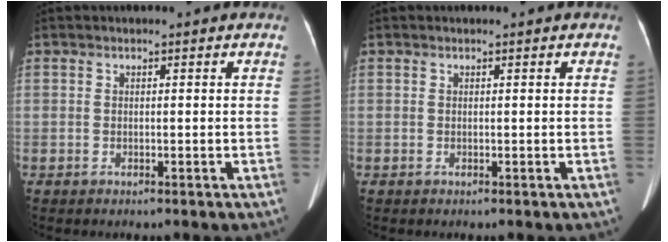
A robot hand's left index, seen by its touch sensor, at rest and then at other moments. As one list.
[{"total": 0.0}]